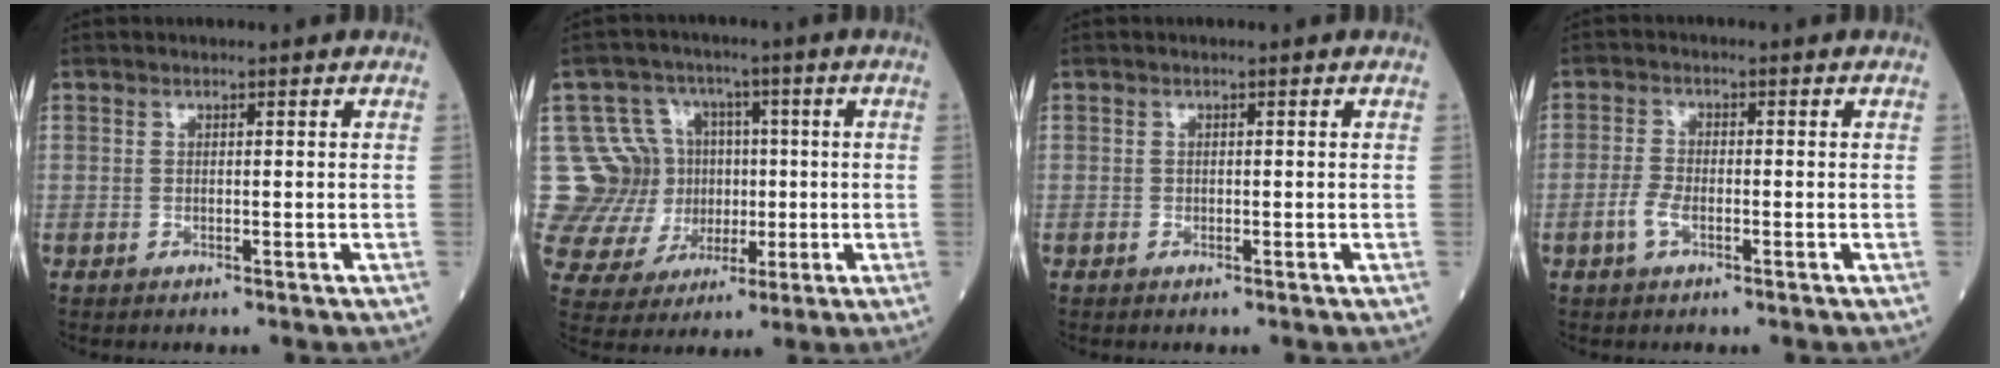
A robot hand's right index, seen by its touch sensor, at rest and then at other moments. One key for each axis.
{"total": 14.3, "fx": 1.4, "fy": 13.3, "fz": 5.1, "tx": -0.113, "ty": 0.056, "tz": 0.053}
{"total": 0.0}
{"total": 2.9, "fx": -1.3, "fy": 1.3, "fz": 2.2, "tx": -0.050, "ty": 0.002, "tz": -0.028}